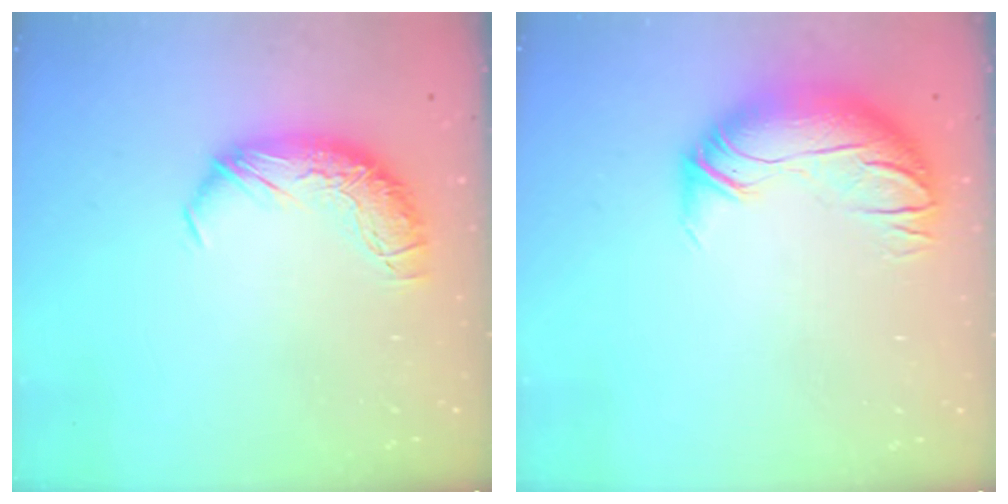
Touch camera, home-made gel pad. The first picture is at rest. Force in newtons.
{"total": 3.0, "press": 0.6, "slide": 2.9}